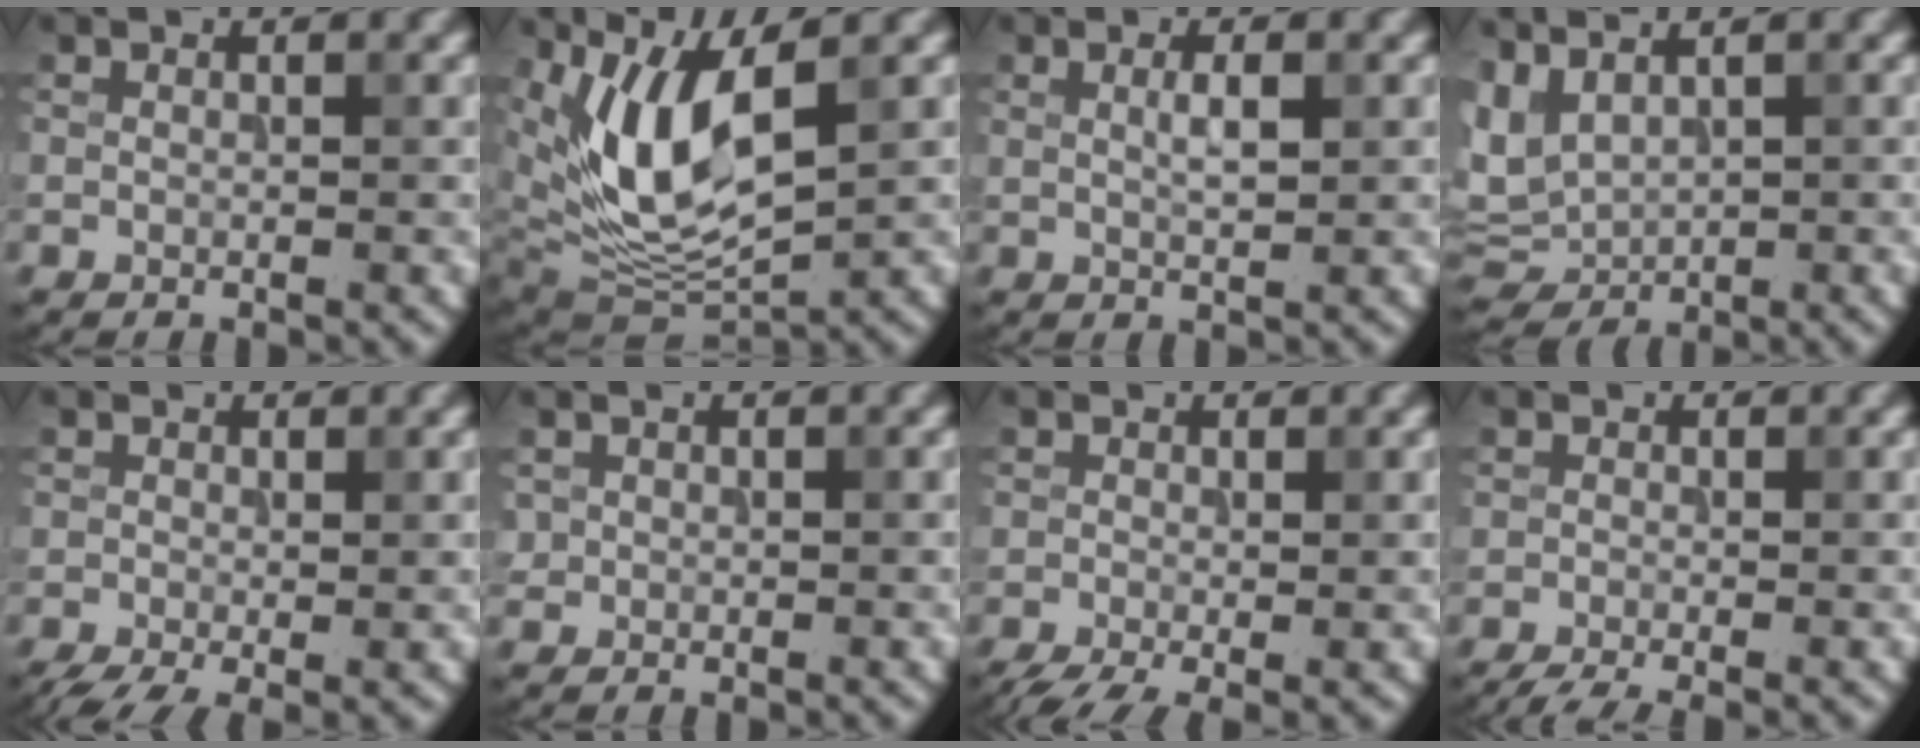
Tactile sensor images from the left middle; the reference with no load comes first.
{"total": 8.4, "force": [2.5, 3.6, 7.2], "torque": [-0.147, -0.016, 0.050]}
{"total": 1.8, "force": [0.6, 0.4, 1.7], "torque": [-0.031, 0.002, 0.010]}
{"total": 5.1, "force": [2.2, 2.9, 3.5], "torque": [-0.083, 0.005, 0.049]}
{"total": 3.9, "force": [-1.9, 2.1, 2.7], "torque": [-0.054, -0.013, -0.039]}
{"total": 0.8, "force": [0.2, 0.8, 0.1], "torque": [0.003, -0.002, 0.004]}
{"total": 4.3, "force": [-2.3, 2.3, 2.9], "torque": [-0.057, -0.016, -0.047]}
{"total": 3.0, "force": [-2.3, 1.1, 1.6], "torque": [-0.023, -0.011, -0.050]}